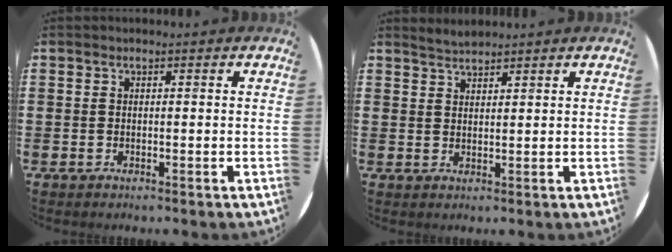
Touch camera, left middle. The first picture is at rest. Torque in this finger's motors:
{"motor_torque": [0.03, -0.03, -0.02, -0.01]}